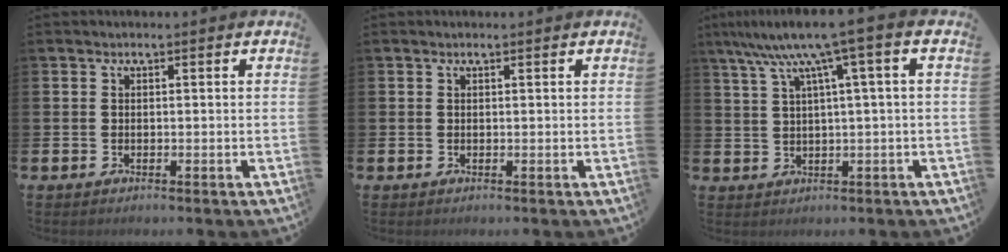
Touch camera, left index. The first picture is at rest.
{"total": 0.0}
{"total": 7.8, "force": [3.5, -0.2, 6.9], "torque": [-0.144, -0.005, 0.058]}